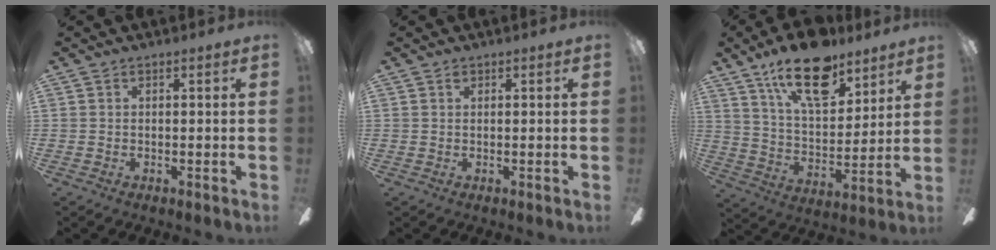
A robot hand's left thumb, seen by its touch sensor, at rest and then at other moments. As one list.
[{"total": 0.6, "force": [0.4, 0.3, 0.3], "torque": [-0.007, 0.002, 0.007]}, {"total": 20.9, "force": [13.5, 9.5, 12.8], "torque": [-0.216, -0.066, 0.237]}]